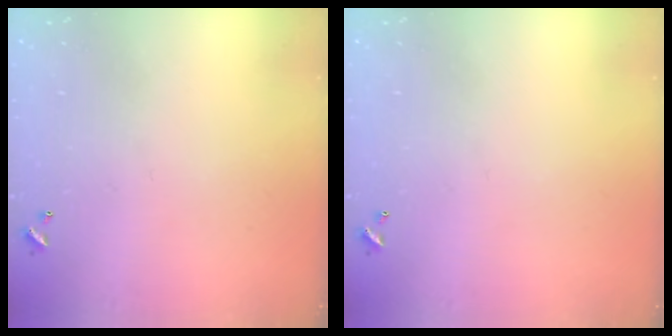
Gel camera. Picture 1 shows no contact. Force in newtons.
{"total": 0.0}